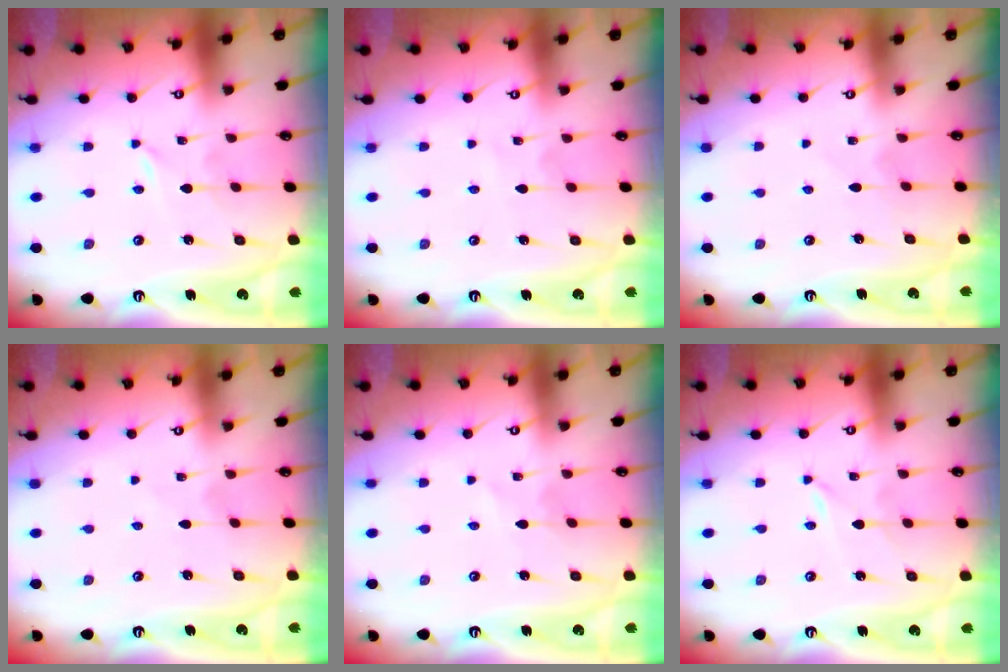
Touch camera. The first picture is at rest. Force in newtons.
{"total": 2.5, "press": 2.5, "slide": 0.3}
{"total": 3.0, "press": 3.0, "slide": 0.3}
{"total": 1.6, "press": 1.6, "slide": 0.2}
{"total": 1.5, "press": 1.4, "slide": 0.2}
{"total": 0.0}